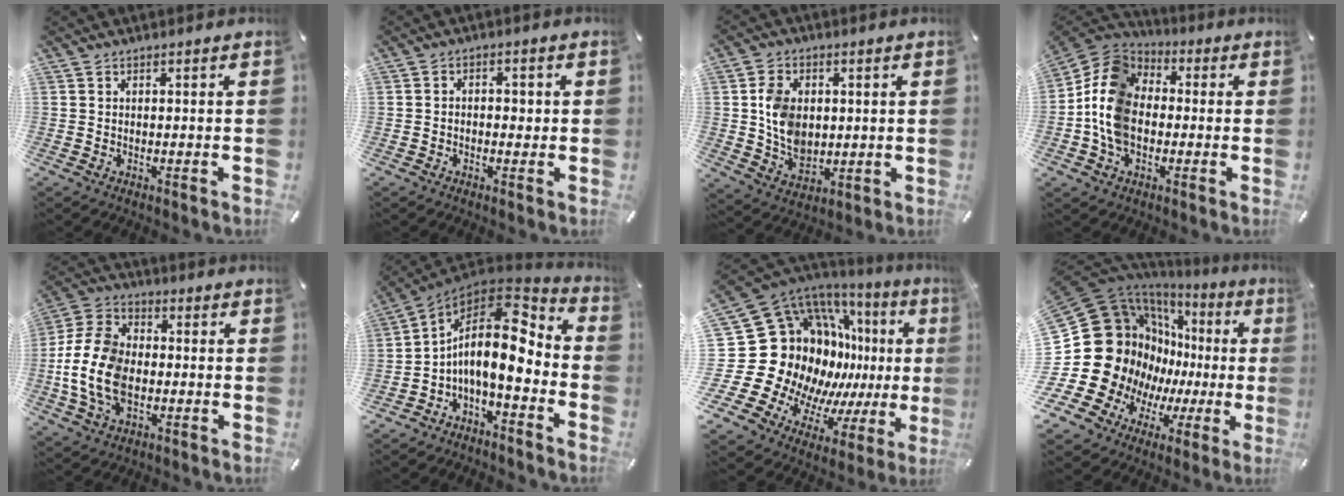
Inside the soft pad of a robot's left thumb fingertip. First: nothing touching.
{"total": 2.5, "force": [-1.1, 1.8, 1.3], "torque": [-0.024, 0.011, -0.024]}
{"total": 10.2, "force": [0.7, 8.2, 6.0], "torque": [-0.124, 0.005, 0.012]}
{"total": 12.6, "force": [-3.1, 9.9, 7.1], "torque": [-0.166, 0.035, -0.060]}
{"total": 14.6, "force": [-2.8, 10.4, 9.9], "torque": [-0.232, 0.011, -0.050]}
{"total": 15.2, "force": [0.1, 8.0, 12.9], "torque": [-0.219, -0.018, -0.002]}
{"total": 27.2, "force": [2.2, 20.5, 17.7], "torque": [-0.282, -0.096, 0.114]}
{"total": 26.4, "force": [3.2, 21.1, 15.6], "torque": [-0.265, -0.083, 0.127]}